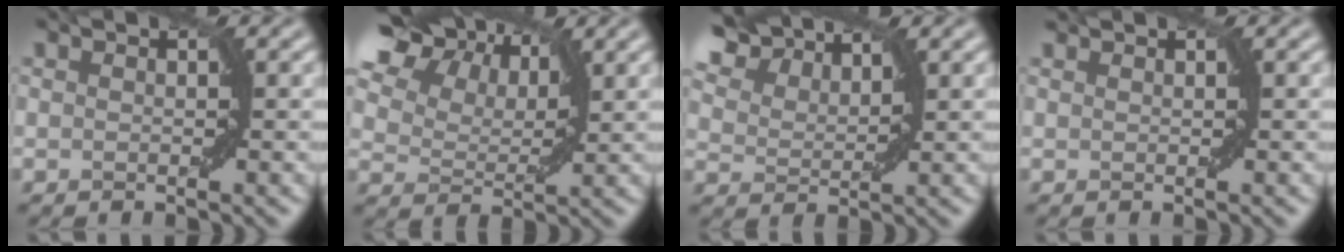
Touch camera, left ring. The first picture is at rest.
{"total": 13.8, "force": [7.6, 8.8, 7.5], "torque": [-0.148, 0.049, 0.133]}
{"total": 7.1, "force": [6.1, 2.8, 2.5], "torque": [-0.081, 0.012, 0.109]}
{"total": 0.5, "force": [0.5, -0.2, 0.0], "torque": [-0.001, 0.003, 0.010]}